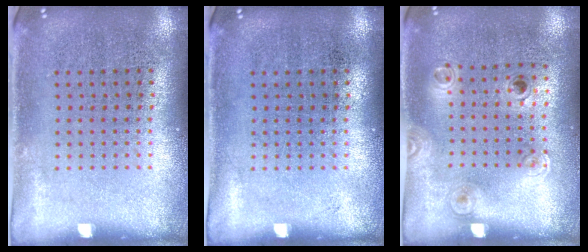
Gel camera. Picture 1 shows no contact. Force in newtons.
{"total": 0.0}
{"total": 1.1, "press": 0.8, "slide": 0.8}